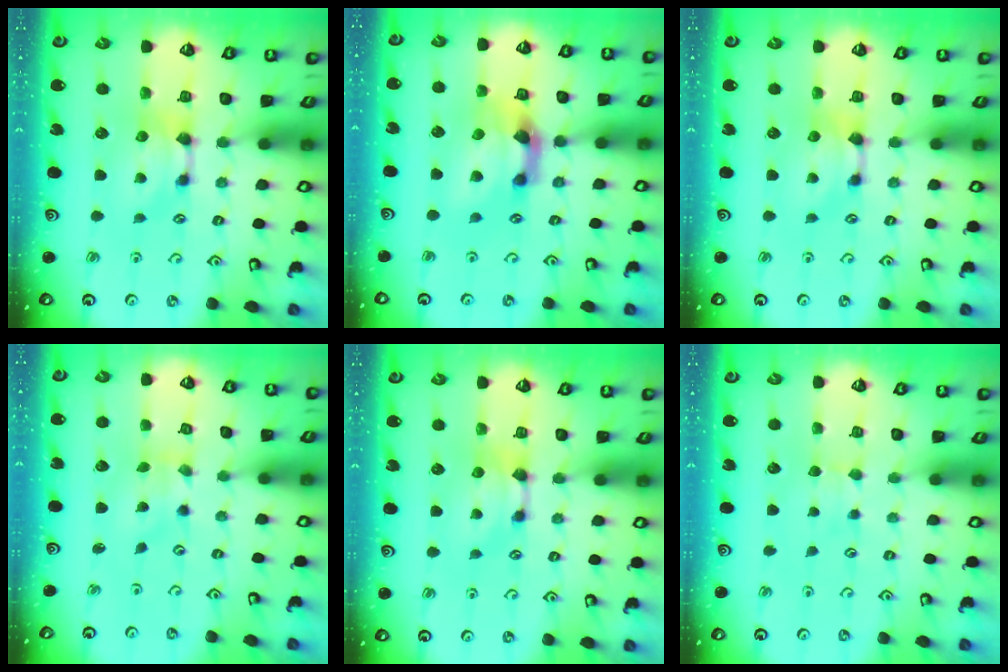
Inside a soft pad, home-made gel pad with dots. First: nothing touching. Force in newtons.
{"total": 4.5, "press": 3.9, "slide": 2.1}
{"total": 0.0}
{"total": 1.7, "press": 1.3, "slide": 1.1}
{"total": 0.0}
{"total": 2.3, "press": 2.3, "slide": 0.4}